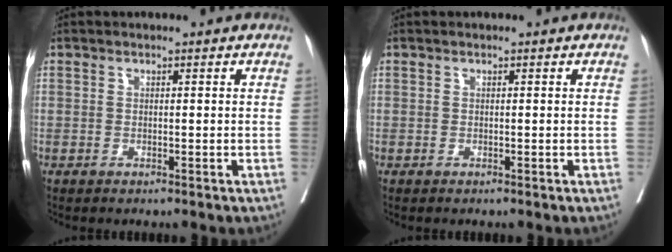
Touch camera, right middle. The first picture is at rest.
{"total": 0.0}